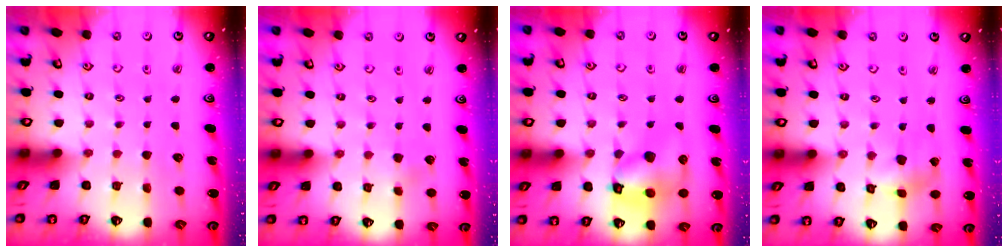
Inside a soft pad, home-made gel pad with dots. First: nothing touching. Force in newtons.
{"total": 1.6, "press": 1.6, "slide": 0.0}
{"total": 12.0, "press": 11.9, "slide": 1.6}
{"total": 2.8, "press": 2.7, "slide": 0.4}